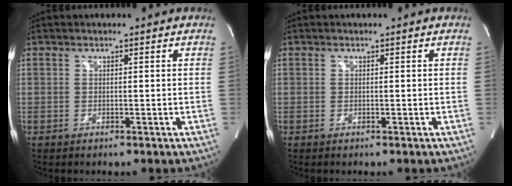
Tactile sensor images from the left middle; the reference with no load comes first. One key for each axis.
{"total": 0.0}